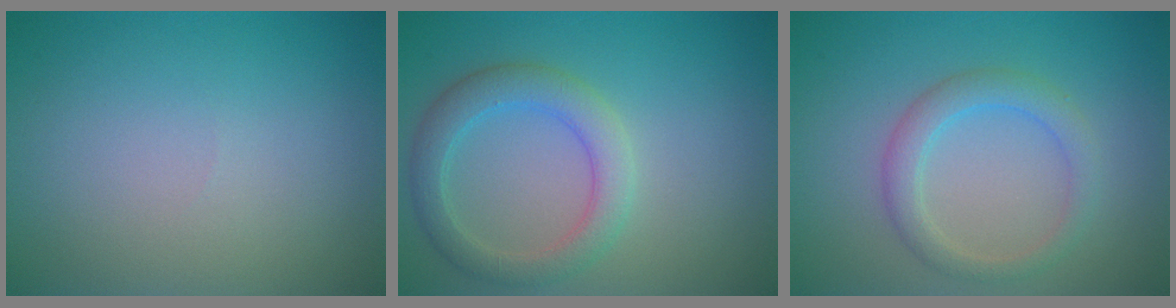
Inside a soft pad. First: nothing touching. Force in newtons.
{"total": 3.8, "press": 3.8, "slide": 0.1}
{"total": 2.7, "press": 2.7, "slide": 0.1}